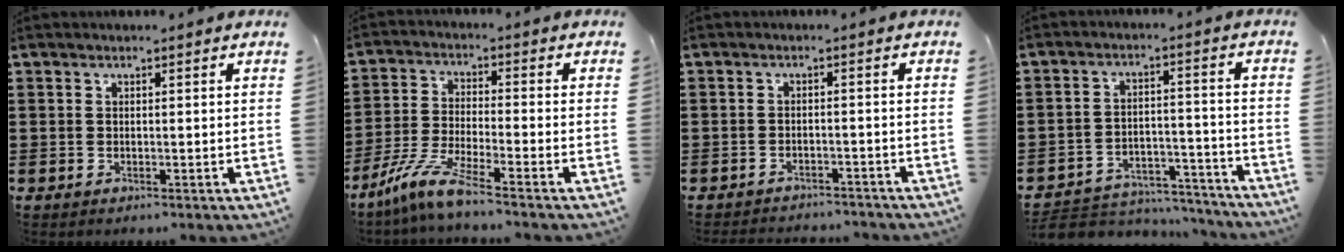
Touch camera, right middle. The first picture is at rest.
{"total": 6.9, "force": [-5.4, 0.2, 4.3], "torque": [-0.110, -0.018, -0.112]}
{"total": 2.1, "force": [-2.1, 0.2, -0.1], "torque": [-0.005, 0.001, -0.046]}
{"total": 5.2, "force": [-5.1, 1.2, 0.4], "torque": [-0.014, 0.011, -0.106]}